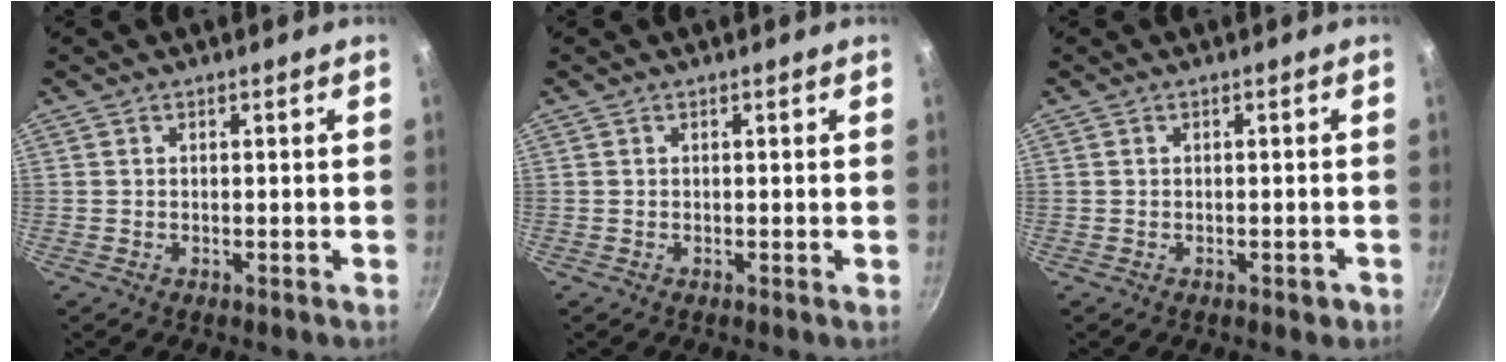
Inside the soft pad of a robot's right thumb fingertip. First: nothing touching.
{"total": 0.0}
{"total": 1.4, "force": [-0.7, 0.7, 0.9], "torque": [-0.001, 0.011, -0.004]}